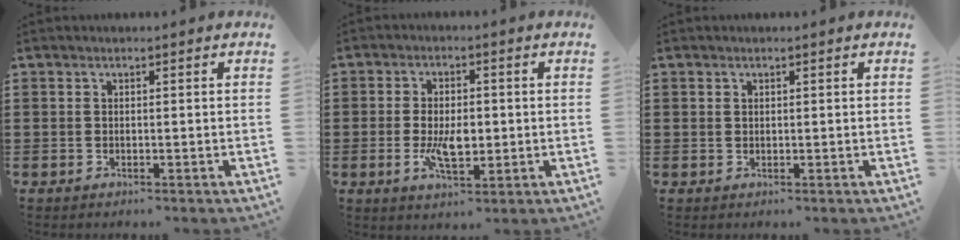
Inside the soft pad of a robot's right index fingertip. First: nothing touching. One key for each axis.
{"total": 5.8, "fx": -0.8, "fy": 2.8, "fz": 5.0, "tx": -0.100, "ty": 0.003, "tz": -0.015}
{"total": 0.6, "fx": 0.2, "fy": 0.5, "fz": 0.1, "tx": -0.004, "ty": 0.002, "tz": 0.005}